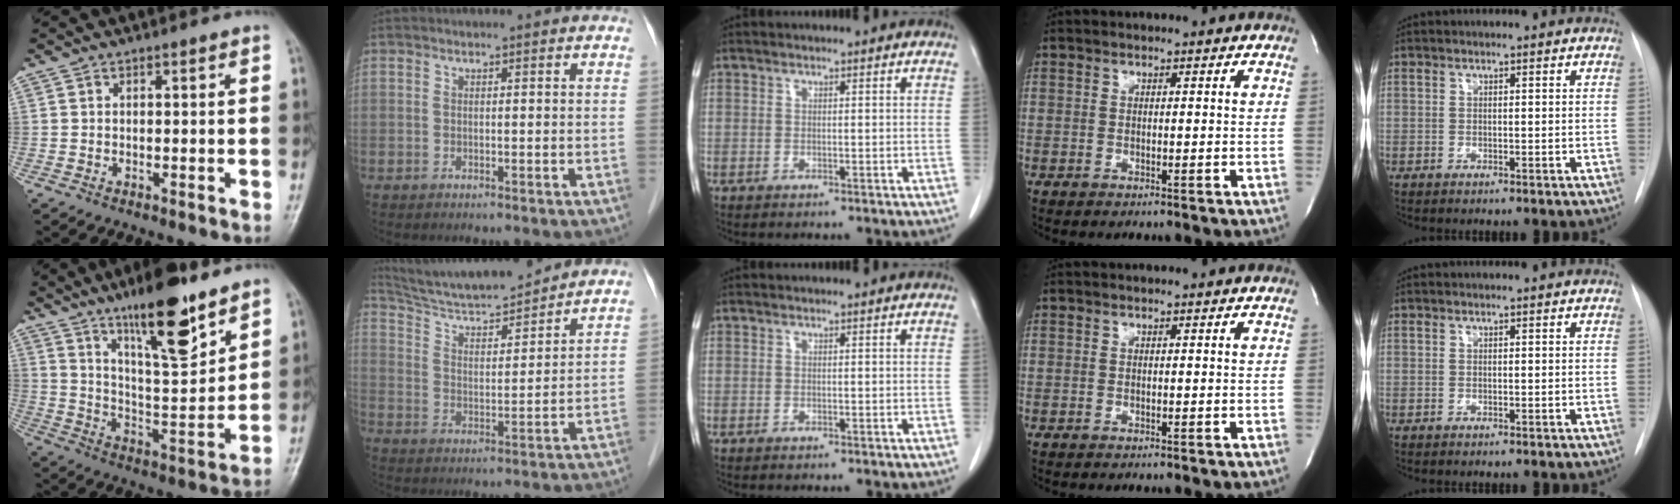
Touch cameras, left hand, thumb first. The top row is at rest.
{"thumb": {"total": 16.8, "force": [11.2, 4.3, 11.8], "torque": [-0.170, -0.066, 0.195]}, "index": {"total": 15.1, "force": [14.2, 0.8, 5.1], "torque": [-0.096, 0.003, 0.239]}}